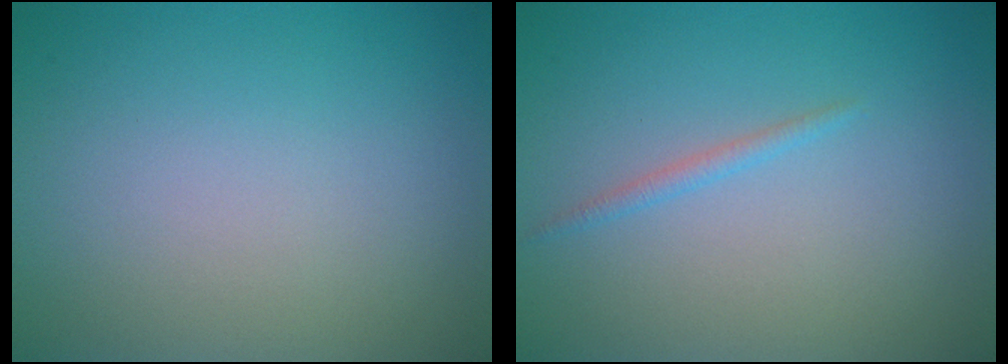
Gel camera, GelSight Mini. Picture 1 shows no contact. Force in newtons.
{"total": 0.5, "press": 0.5, "slide": 0.1}